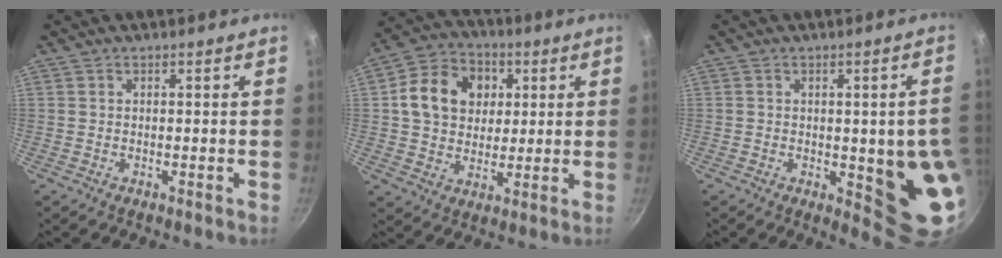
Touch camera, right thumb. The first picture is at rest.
{"total": 13.8, "force": [3.1, 11.3, 7.4], "torque": [-0.103, 0.010, 0.043]}
{"total": 12.1, "force": [-1.4, 3.6, 11.4], "torque": [-0.104, -0.005, -0.012]}